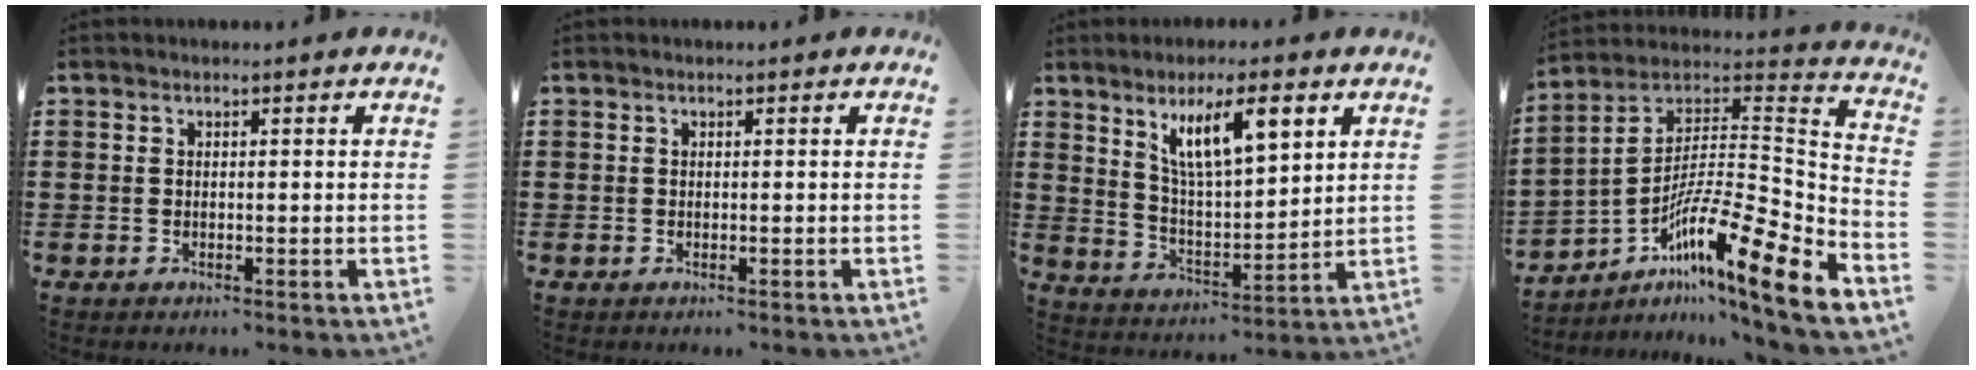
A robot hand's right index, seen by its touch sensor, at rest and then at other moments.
{"total": 0.0}
{"total": 9.6, "force": [4.9, 2.7, 7.7], "torque": [-0.144, -0.005, 0.082]}
{"total": 13.4, "force": [-8.0, 1.3, 10.7], "torque": [-0.169, -0.022, -0.152]}